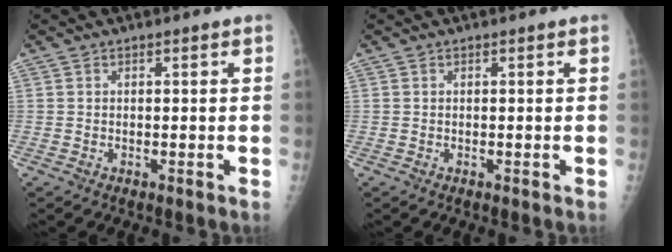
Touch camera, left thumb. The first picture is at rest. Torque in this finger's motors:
{"motor_torque": [-0.08, 0.08, -0.02, 0.02, 0.00]}